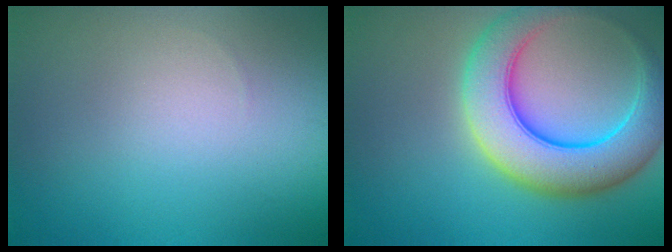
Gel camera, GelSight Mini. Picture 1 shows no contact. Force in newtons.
{"total": 8.4, "press": 8.4, "slide": 0.4}